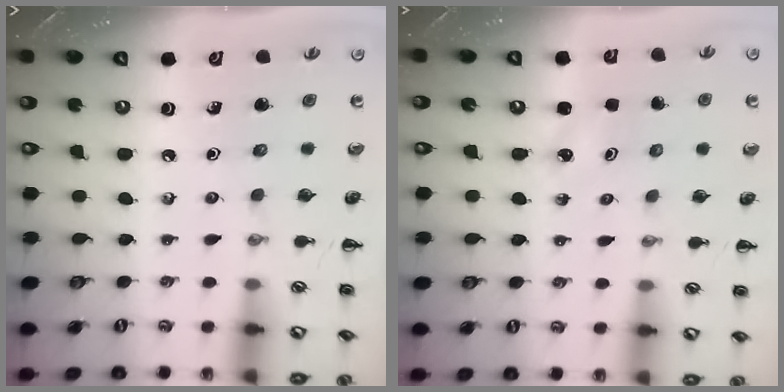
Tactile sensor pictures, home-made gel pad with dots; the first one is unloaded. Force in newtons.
{"total": 2.0, "press": 2.0, "slide": 0.5}